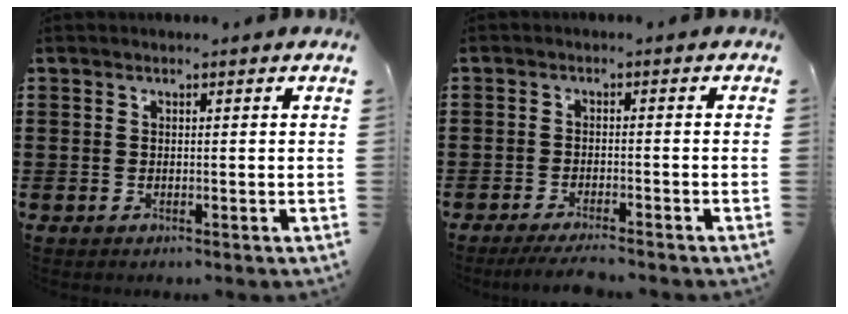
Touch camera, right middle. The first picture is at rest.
{"total": 3.1, "force": [-2.8, -0.1, 1.4], "torque": [-0.031, -0.007, -0.054]}